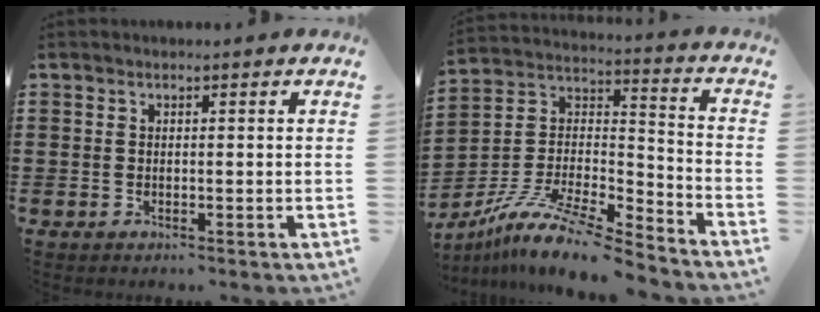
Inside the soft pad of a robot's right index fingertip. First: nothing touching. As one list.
[{"total": 11.1, "force": [-9.4, 0.9, 5.8], "torque": [-0.116, 0.010, -0.190]}]